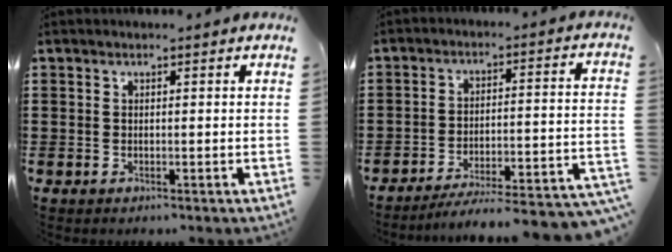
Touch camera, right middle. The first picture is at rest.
{"total": 5.5, "force": [-4.9, -0.2, 2.5], "torque": [-0.040, -0.019, -0.098]}